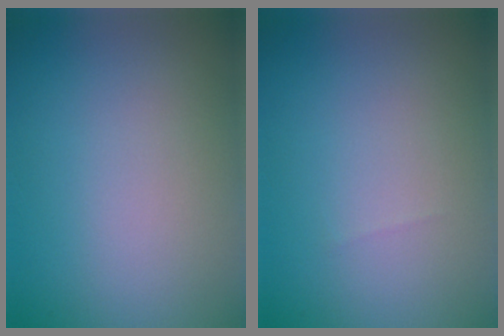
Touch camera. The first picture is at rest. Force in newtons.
{"total": 0.0}